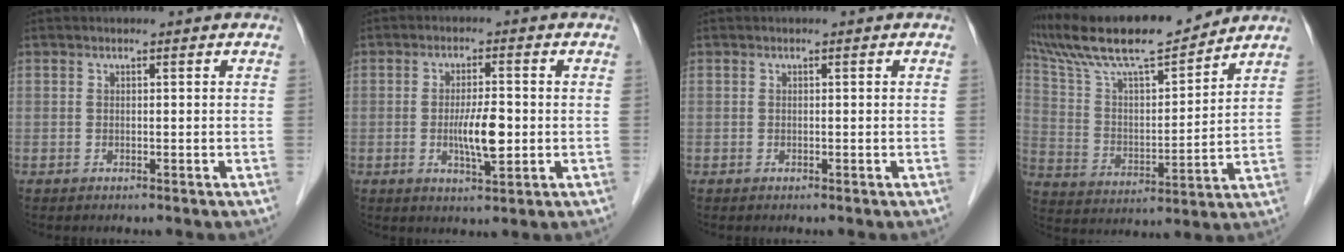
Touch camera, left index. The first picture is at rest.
{"total": 5.4, "force": [-0.7, 1.1, 5.2], "torque": [-0.100, -0.007, -0.009]}
{"total": 0.0}
{"total": 17.6, "force": [15.6, 2.0, 7.9], "torque": [-0.157, 0.015, 0.280]}